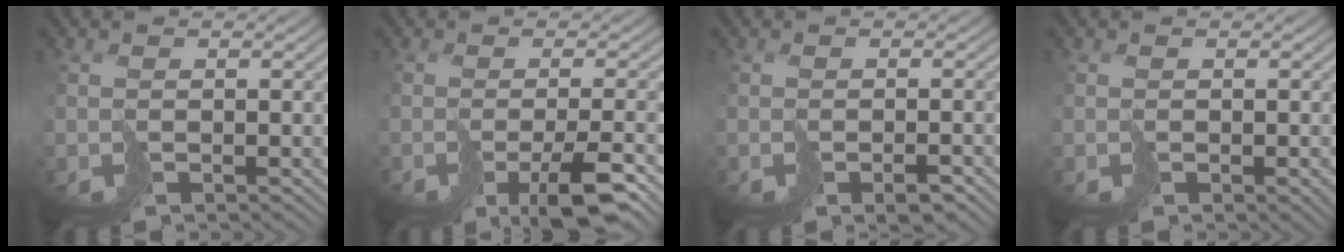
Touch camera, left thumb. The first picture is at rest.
{"total": 6.7, "force": [-3.5, 1.4, 5.5], "torque": [-0.075, -0.003, -0.058]}
{"total": 2.3, "force": [-1.4, 0.4, 1.7], "torque": [-0.027, -0.001, -0.022]}
{"total": 1.7, "force": [-0.8, 0.8, 1.2], "torque": [-0.018, -0.004, -0.008]}